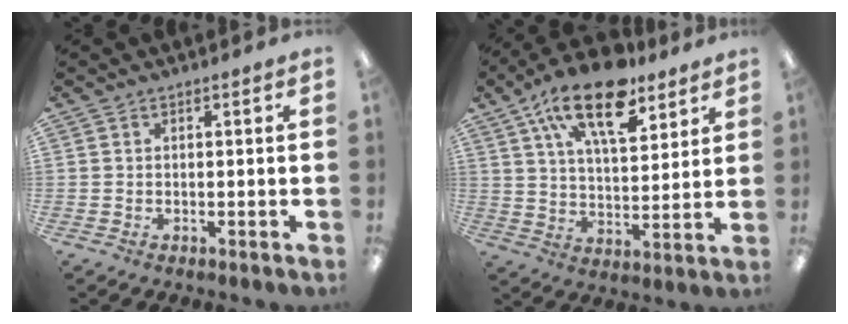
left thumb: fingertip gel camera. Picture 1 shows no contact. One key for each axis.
{"total": 16.1, "fx": 10.5, "fy": 7.2, "fz": 10.0, "tx": -0.160, "ty": -0.045, "tz": 0.177}